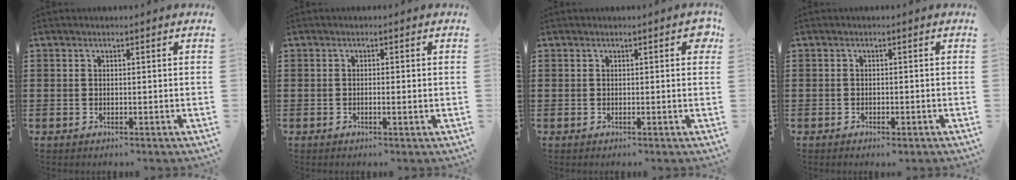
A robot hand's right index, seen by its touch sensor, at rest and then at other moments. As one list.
[{"total": 0.6, "force": [-0.1, 0.1, 0.6], "torque": [-0.010, -0.002, -0.002]}, {"total": 1.1, "force": [0.3, 0.4, 0.9], "torque": [-0.010, 0.003, 0.001]}, {"total": 0.7, "force": [-0.7, 0.2, 0.2], "torque": [-0.007, -0.002, -0.013]}]